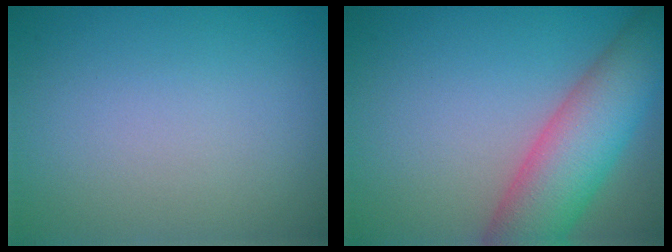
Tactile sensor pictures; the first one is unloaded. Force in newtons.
{"total": 8.6, "press": 8.6, "slide": 0.3}